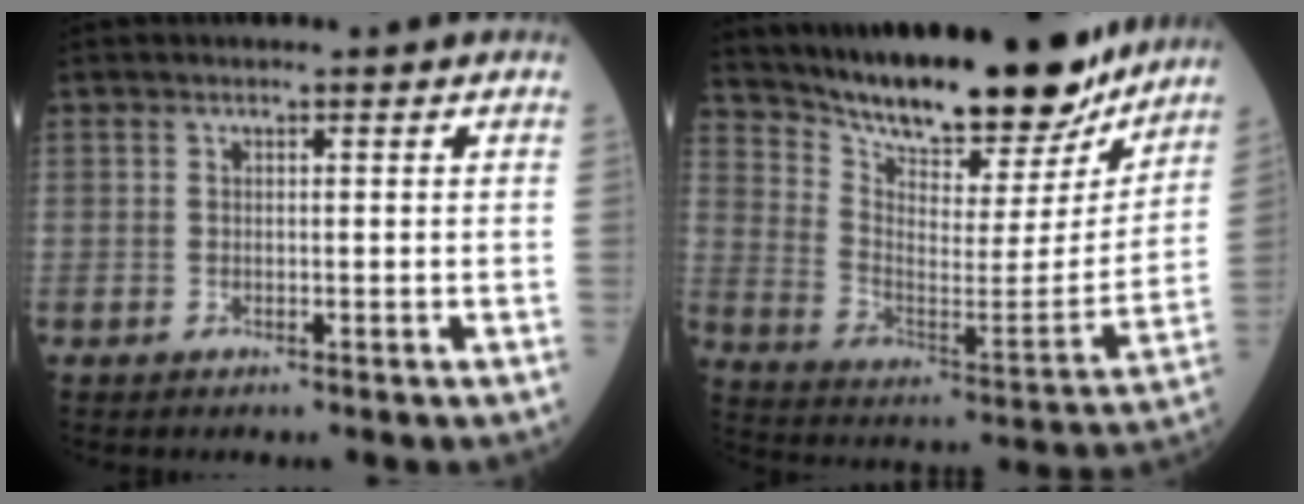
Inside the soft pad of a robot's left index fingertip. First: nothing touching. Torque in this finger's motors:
{"motor_torque": [0.80, -0.59, 0.77, 0.12]}